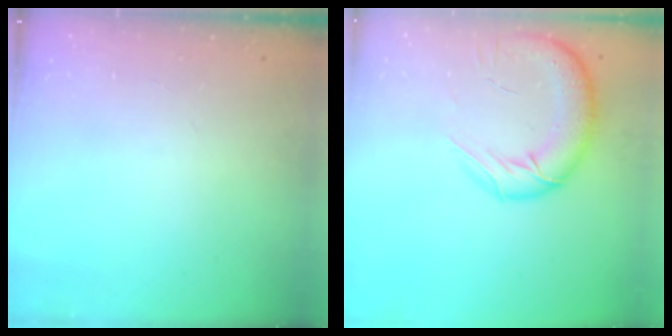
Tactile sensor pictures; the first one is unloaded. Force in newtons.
{"total": 17.6, "press": 17.3, "slide": 3.5}